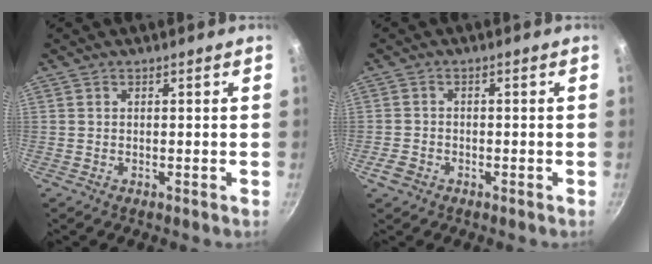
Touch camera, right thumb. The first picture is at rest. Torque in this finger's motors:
{"motor_torque": [-0.12, -0.01, -0.11, 0.08, -0.02]}